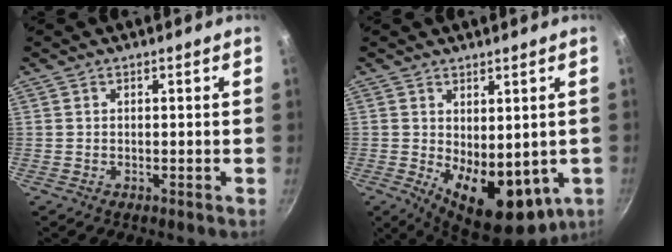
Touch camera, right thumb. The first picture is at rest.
{"total": 14.0, "force": [-1.4, 7.7, 11.5], "torque": [-0.142, -0.029, 0.000]}